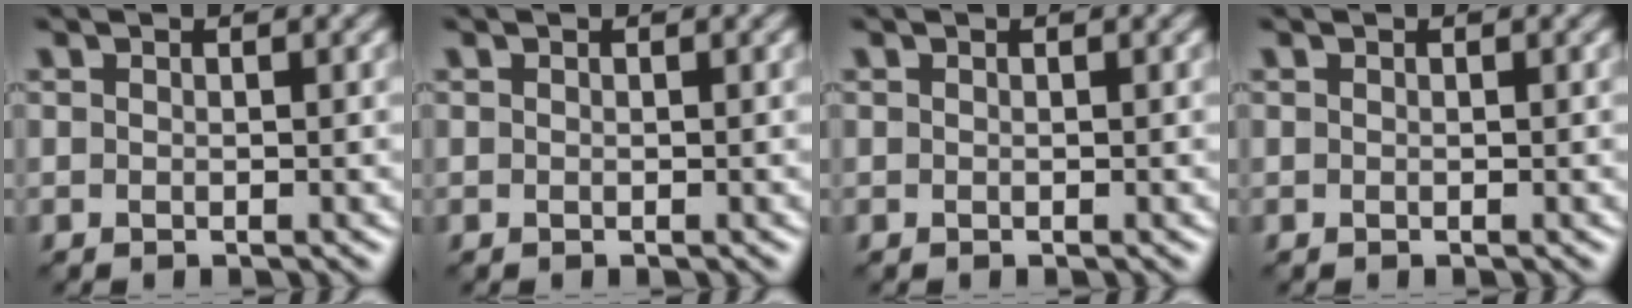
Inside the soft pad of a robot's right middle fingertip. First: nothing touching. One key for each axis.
{"total": 0.0}
{"total": 0.0}
{"total": 0.0}